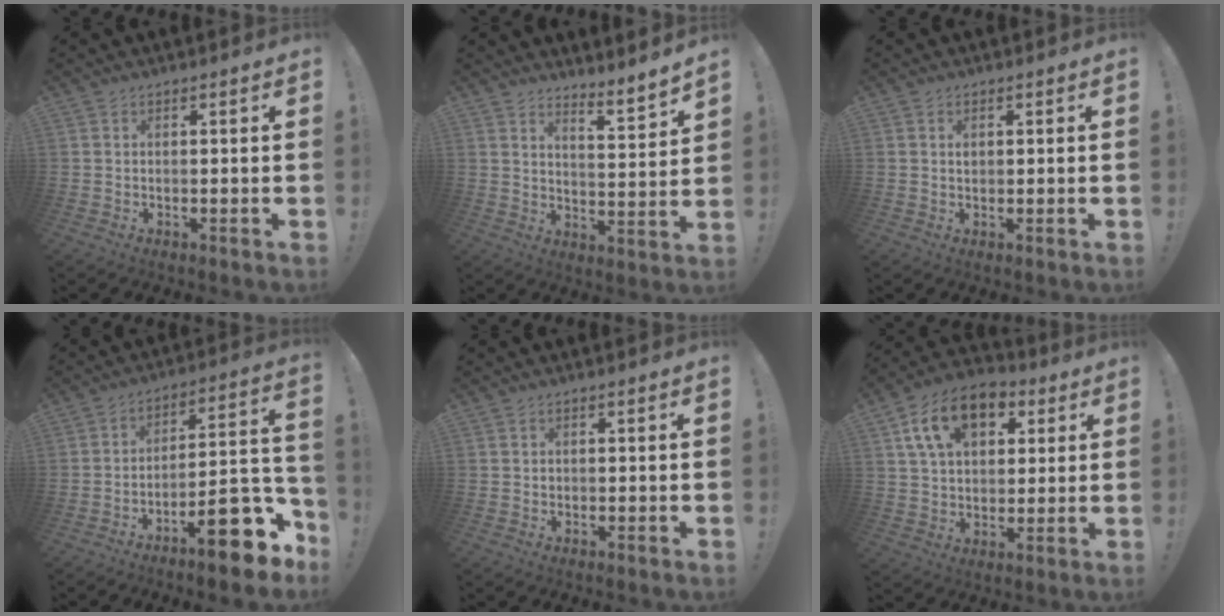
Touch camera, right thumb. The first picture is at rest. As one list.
[{"total": 6.2, "force": [5.3, 0.2, 3.1], "torque": [-0.030, -0.065, 0.086]}, {"total": 1.0, "force": [0.4, 0.8, 0.4], "torque": [-0.001, -0.001, 0.006]}, {"total": 19.0, "force": [-11.4, 6.0, 14.0], "torque": [-0.151, 0.076, -0.176]}, {"total": 0.8, "force": [0.2, 0.8, 0.1], "torque": [-0.002, 0.004, 0.003]}, {"total": 16.5, "force": [7.5, 10.8, 10.0], "torque": [-0.163, -0.022, 0.140]}]